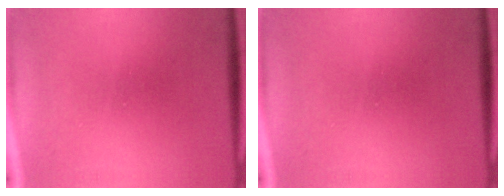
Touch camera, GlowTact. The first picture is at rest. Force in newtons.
{"total": 0.0}